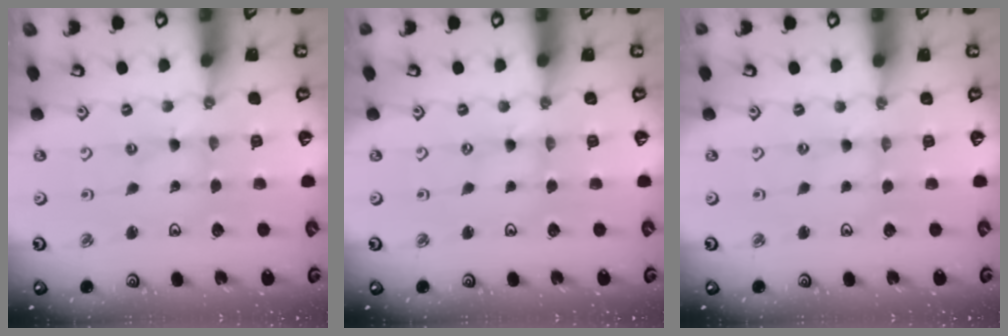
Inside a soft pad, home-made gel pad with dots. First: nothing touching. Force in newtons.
{"total": 0.0}
{"total": 0.0}